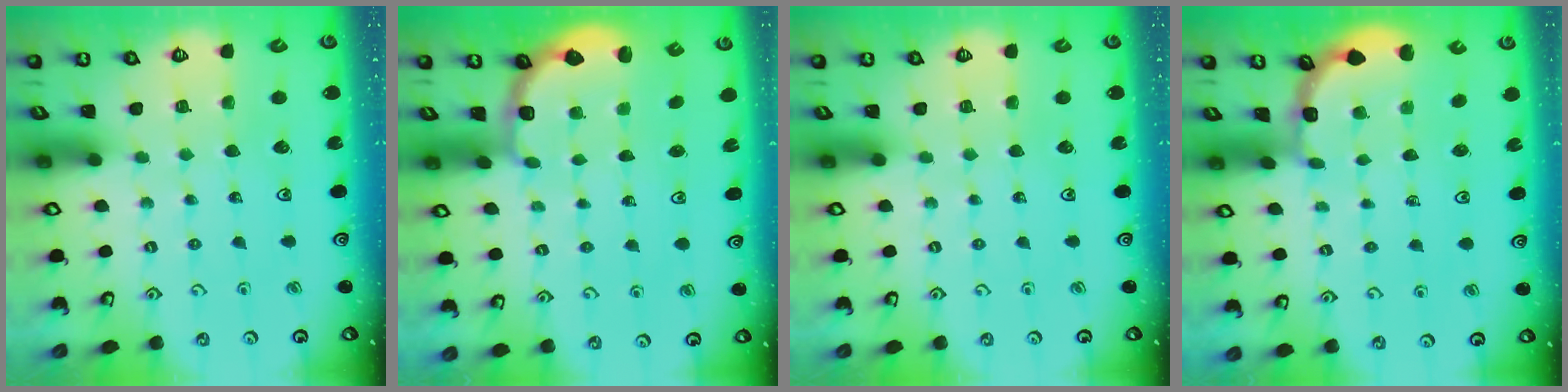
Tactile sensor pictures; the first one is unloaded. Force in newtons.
{"total": 2.6, "press": 2.1, "slide": 1.5}
{"total": 0.0}
{"total": 1.7, "press": 1.7, "slide": 0.2}